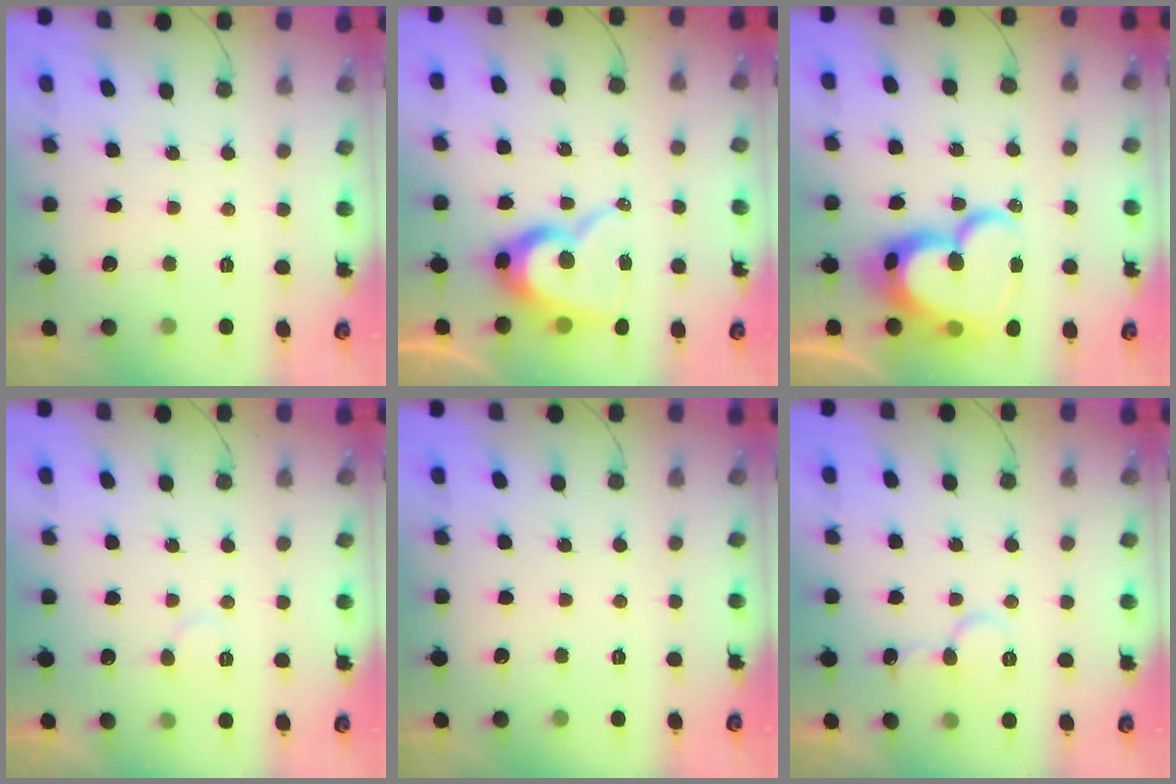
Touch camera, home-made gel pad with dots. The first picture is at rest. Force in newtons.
{"total": 12.7, "press": 12.7, "slide": 0.9}
{"total": 24.2, "press": 24.2, "slide": 1.6}
{"total": 5.6, "press": 5.5, "slide": 0.5}
{"total": 0.0}
{"total": 7.9, "press": 7.9, "slide": 0.8}